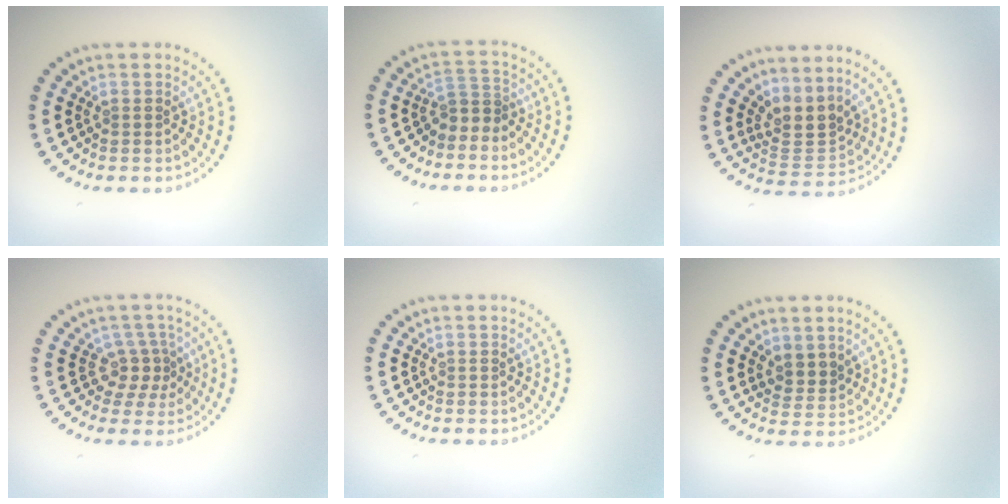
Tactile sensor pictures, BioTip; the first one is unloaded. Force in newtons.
{"total": 2.0, "press": 1.3, "slide": 1.5}
{"total": 3.0, "press": 2.1, "slide": 2.1}
{"total": 2.6, "press": 1.8, "slide": 1.9}
{"total": 0.0}
{"total": 2.0, "press": 1.4, "slide": 1.4}